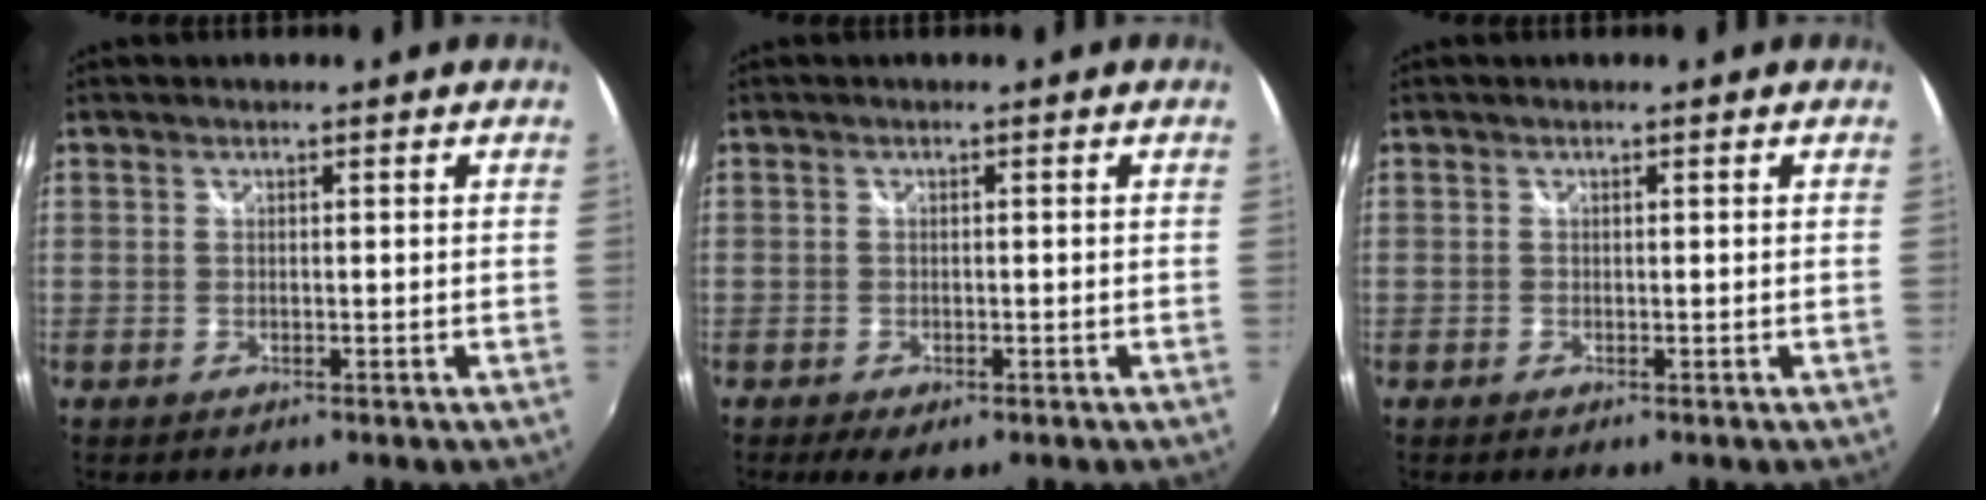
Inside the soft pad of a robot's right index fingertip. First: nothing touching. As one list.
[{"total": 3.2, "force": [-1.8, 1.7, 2.0], "torque": [-0.044, -0.014, -0.027]}, {"total": 0.0}]